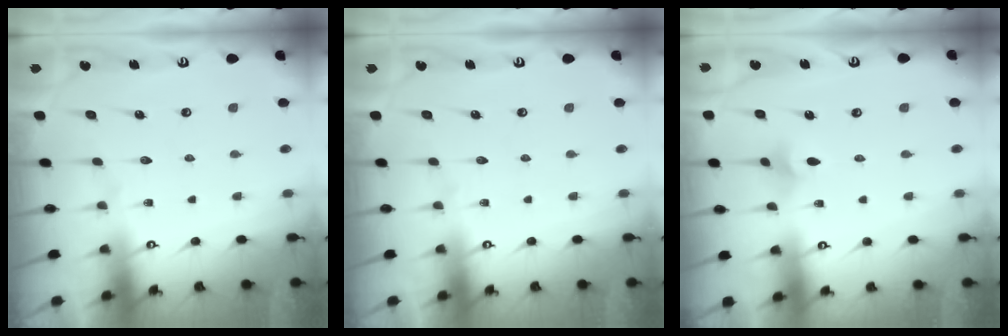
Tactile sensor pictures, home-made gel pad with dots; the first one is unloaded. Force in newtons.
{"total": 0.0}
{"total": 2.8, "press": 2.8, "slide": 0.6}